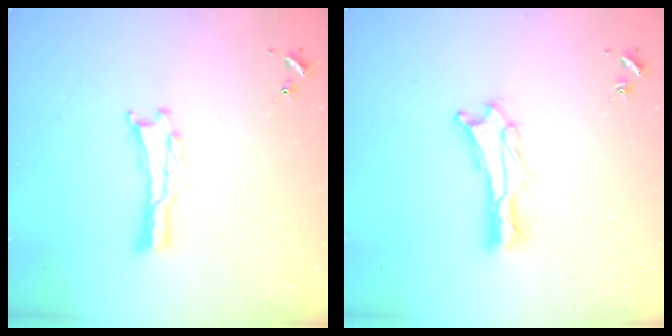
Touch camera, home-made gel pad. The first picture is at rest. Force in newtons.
{"total": 1.5, "press": 1.4, "slide": 0.2}